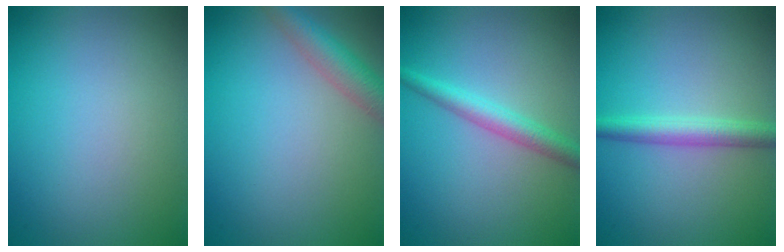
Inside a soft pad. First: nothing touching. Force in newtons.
{"total": 3.5, "press": 3.5, "slide": 0.2}
{"total": 2.7, "press": 2.7, "slide": 0.1}
{"total": 2.9, "press": 2.9, "slide": 0.1}